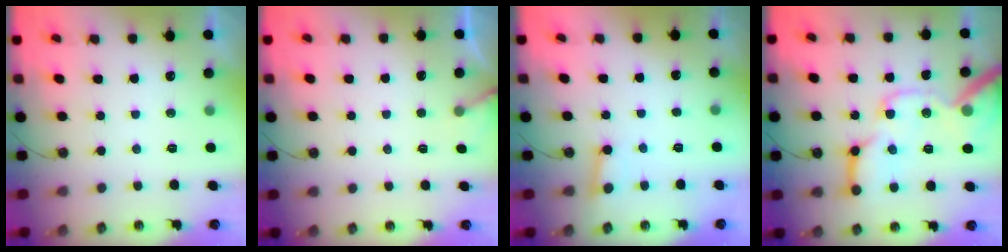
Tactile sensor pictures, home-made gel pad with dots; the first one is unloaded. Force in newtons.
{"total": 3.4, "press": 3.4, "slide": 0.2}
{"total": 2.6, "press": 2.5, "slide": 0.7}
{"total": 22.4, "press": 22.2, "slide": 2.8}